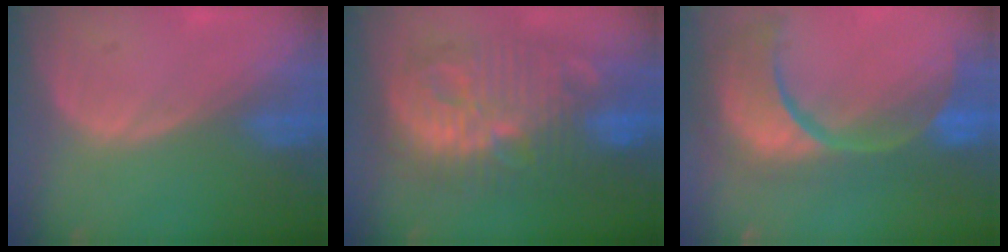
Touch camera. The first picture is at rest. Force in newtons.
{"total": 13.8, "press": 13.7, "slide": 1.3}
{"total": 14.0, "press": 11.2, "slide": 8.4}